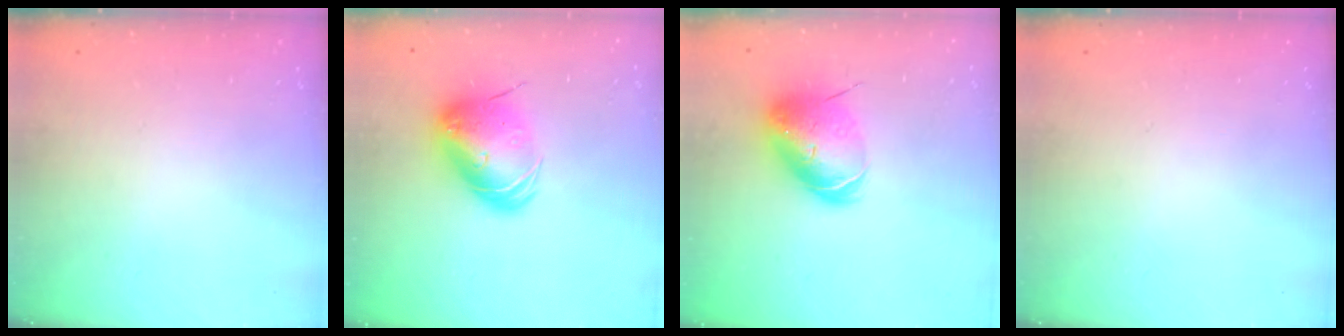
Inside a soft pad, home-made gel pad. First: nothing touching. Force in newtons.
{"total": 11.9, "press": 11.7, "slide": 2.0}
{"total": 10.8, "press": 10.5, "slide": 2.2}
{"total": 0.0}